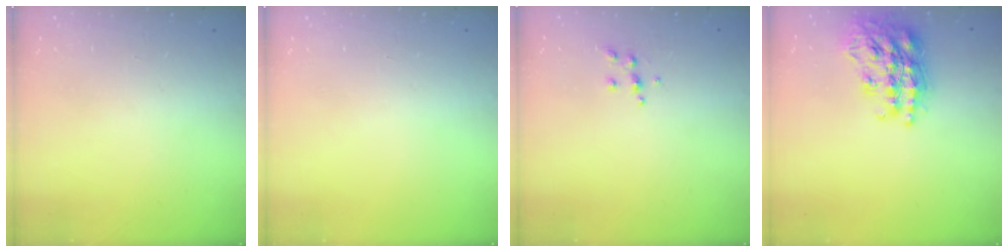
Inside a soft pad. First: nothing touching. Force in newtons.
{"total": 0.0}
{"total": 5.3, "press": 5.2, "slide": 0.5}
{"total": 23.2, "press": 23.2, "slide": 1.8}